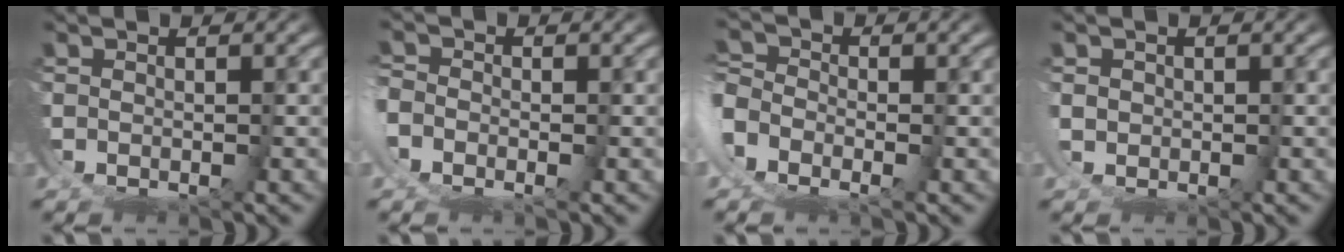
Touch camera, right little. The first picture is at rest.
{"total": 1.3, "force": [-0.9, 0.8, 0.6], "torque": [-0.013, 0.002, -0.021]}
{"total": 3.3, "force": [-1.4, 2.7, 1.3], "torque": [-0.029, -0.002, -0.033]}
{"total": 1.7, "force": [0.2, 1.4, 0.9], "torque": [-0.025, -0.009, 0.009]}